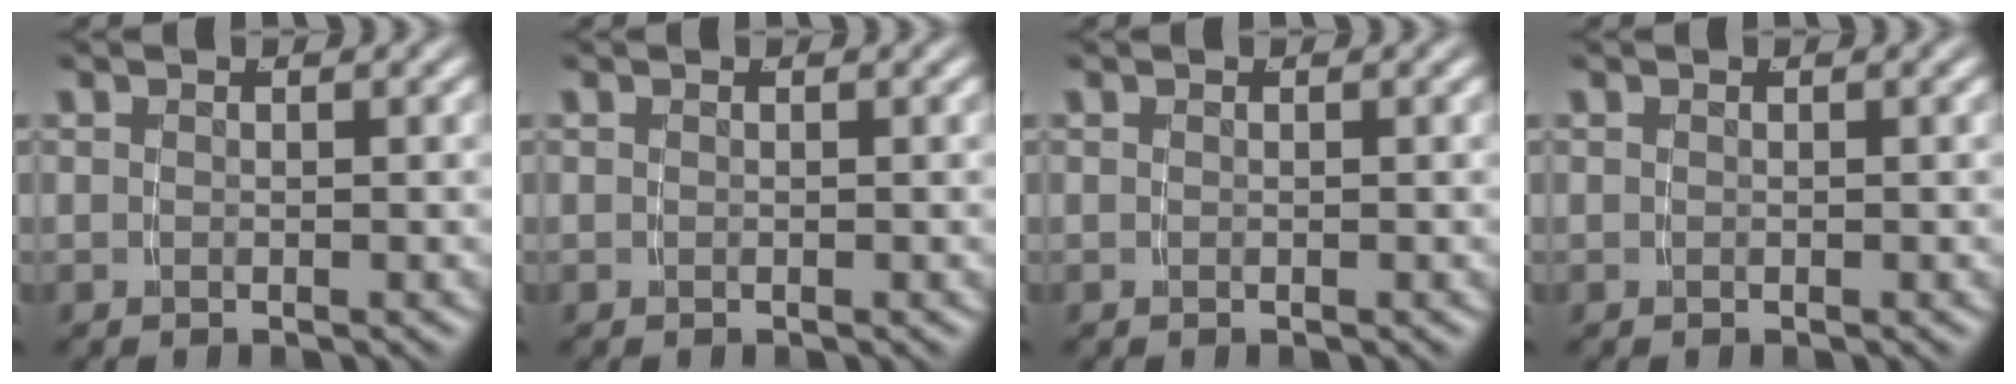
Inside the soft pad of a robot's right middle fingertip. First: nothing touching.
{"total": 0.0}
{"total": 0.0}
{"total": 0.0}